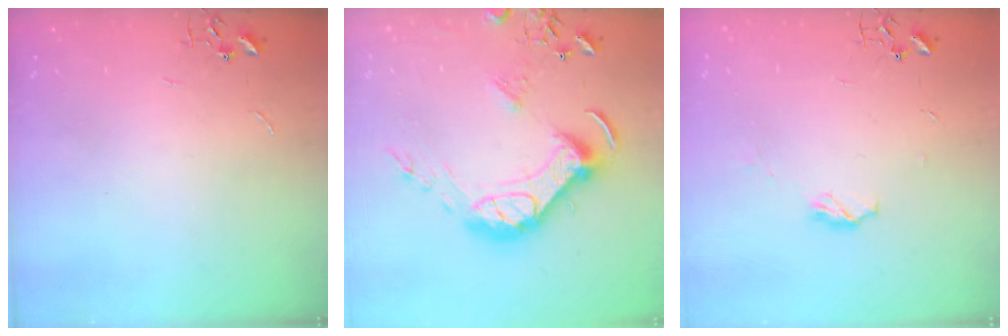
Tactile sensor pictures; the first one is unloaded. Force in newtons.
{"total": 16.2, "press": 16.1, "slide": 1.7}
{"total": 5.6, "press": 5.5, "slide": 0.4}